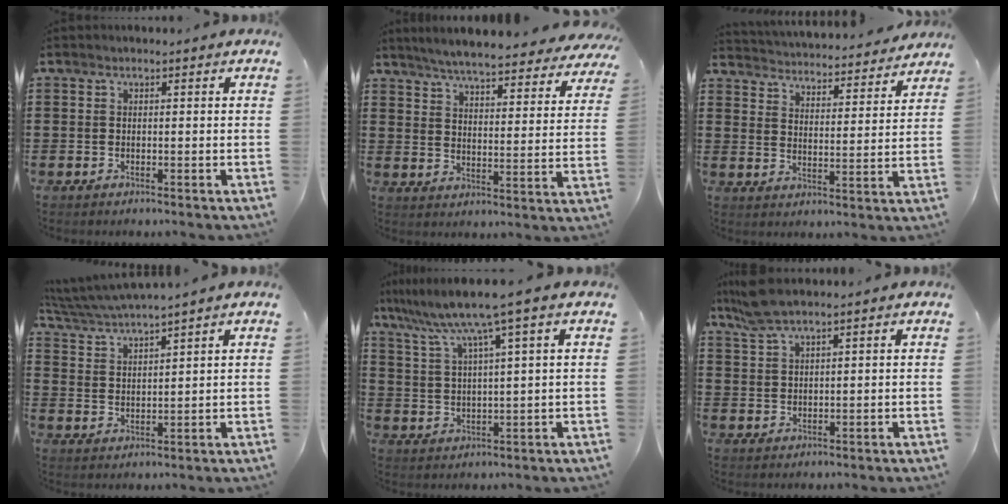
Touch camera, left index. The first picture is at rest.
{"total": 5.7, "force": [5.4, -0.3, 1.9], "torque": [-0.062, -0.037, 0.091]}
{"total": 3.7, "force": [3.7, -0.3, -0.2], "torque": [-0.020, -0.036, 0.057]}
{"total": 4.1, "force": [3.8, -0.6, 1.3], "torque": [-0.039, -0.020, 0.066]}
{"total": 7.2, "force": [4.8, -0.5, 5.3], "torque": [-0.121, -0.027, 0.077]}
{"total": 4.5, "force": [3.6, 0.5, 2.7], "torque": [-0.061, 0.000, 0.065]}